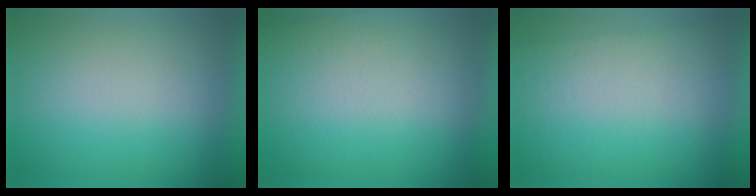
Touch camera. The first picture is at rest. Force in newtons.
{"total": 2.2}
{"total": 2.8}